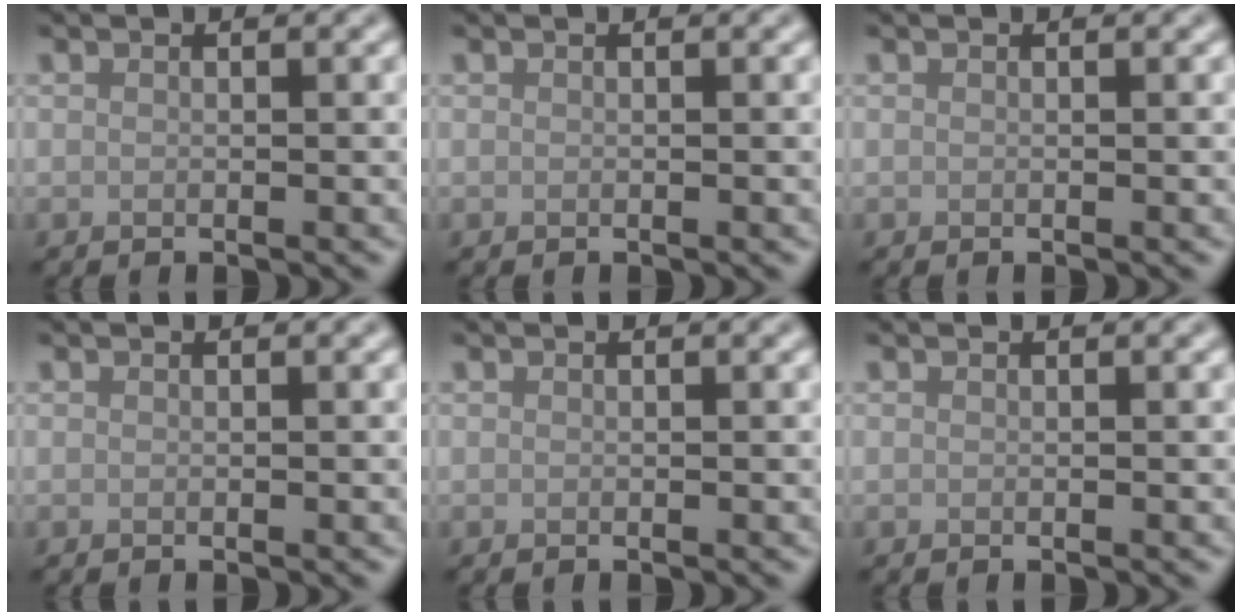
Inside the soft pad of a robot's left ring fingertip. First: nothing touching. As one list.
[{"total": 0.0}, {"total": 0.0}, {"total": 0.0}, {"total": 0.0}, {"total": 0.0}]